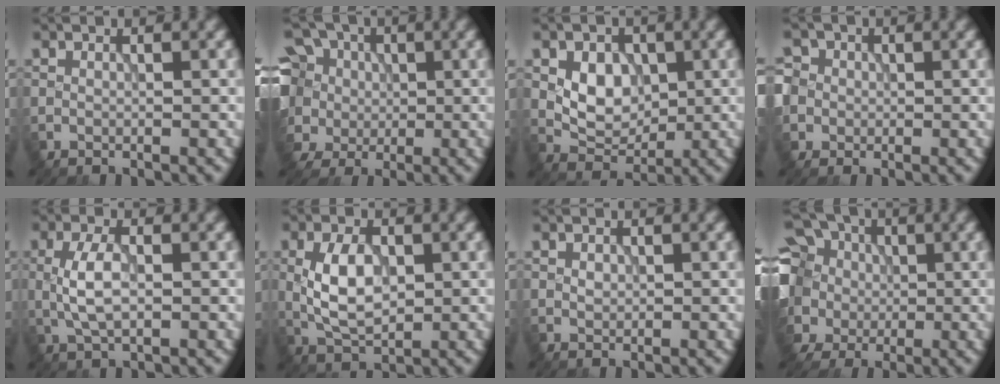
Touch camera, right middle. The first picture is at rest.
{"total": 10.6, "force": [0.5, 9.3, 5.0], "torque": [-0.139, 0.025, -0.026]}
{"total": 4.2, "force": [0.5, 3.1, 2.9], "torque": [-0.048, -0.001, 0.009]}
{"total": 5.4, "force": [-0.1, 5.1, 1.8], "torque": [-0.043, 0.027, -0.027]}
{"total": 3.5, "force": [-0.1, 1.5, 3.1], "torque": [-0.073, 0.003, -0.001]}
{"total": 5.0, "force": [0.2, 2.7, 4.1], "torque": [-0.088, 0.004, 0.008]}
{"total": 0.6, "force": [0.2, 0.4, 0.4], "torque": [-0.010, 0.001, 0.004]}
{"total": 14.1, "force": [1.9, 12.0, 7.2], "torque": [-0.200, 0.027, 0.001]}